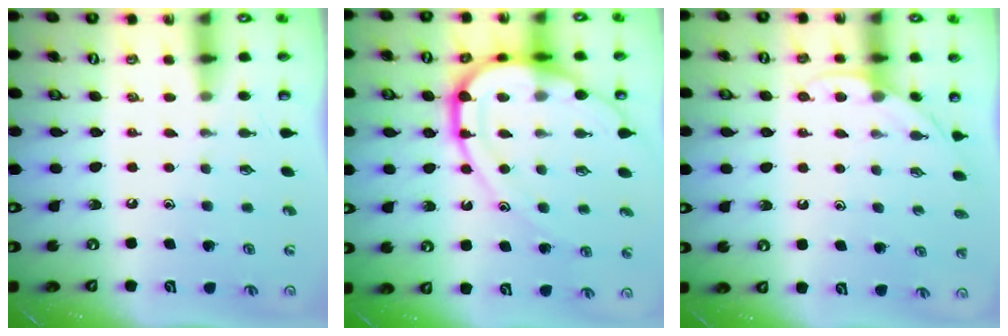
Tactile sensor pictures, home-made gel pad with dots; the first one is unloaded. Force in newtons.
{"total": 17.0, "press": 16.9, "slide": 2.0}
{"total": 4.9, "press": 4.9, "slide": 0.3}